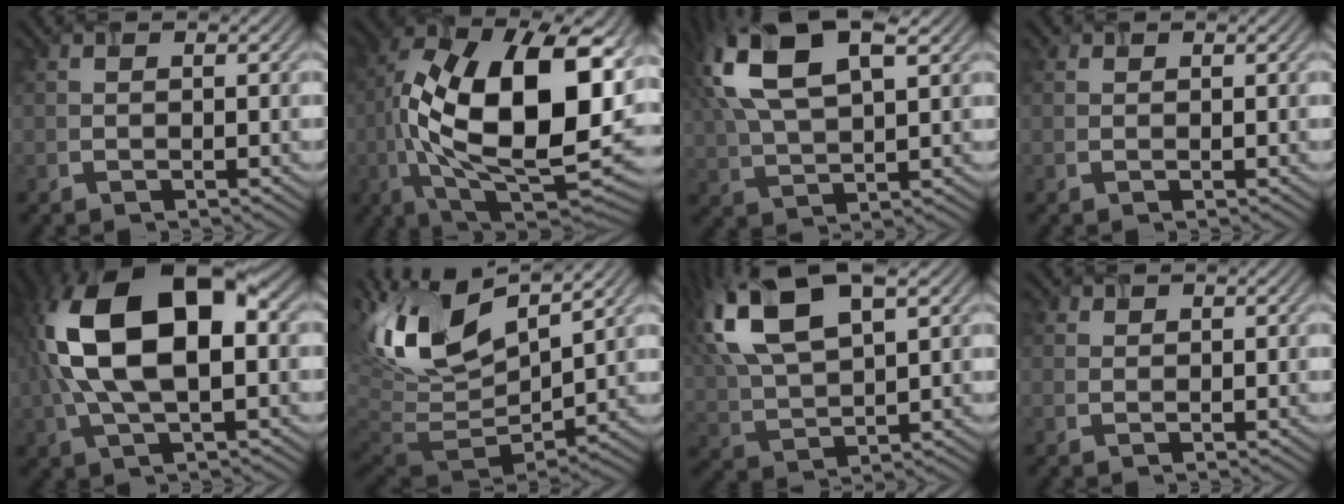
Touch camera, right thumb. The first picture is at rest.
{"total": 19.5, "force": [0.4, 9.7, 16.9], "torque": [-0.315, -0.003, 0.010]}
{"total": 13.3, "force": [6.1, 5.8, 10.3], "torque": [-0.238, 0.021, 0.118]}
{"total": 0.5, "force": [0.4, 0.4, 0.1], "torque": [-0.005, 0.002, 0.011]}
{"total": 15.6, "force": [1.5, 8.2, 13.2], "torque": [-0.279, 0.015, 0.032]}
{"total": 14.9, "force": [4.5, 7.8, 11.9], "torque": [-0.260, 0.007, 0.087]}
{"total": 13.1, "force": [6.3, 5.5, 10.1], "torque": [-0.236, 0.023, 0.126]}
{"total": 1.0, "force": [0.7, 0.6, 0.2], "torque": [-0.007, 0.006, 0.019]}